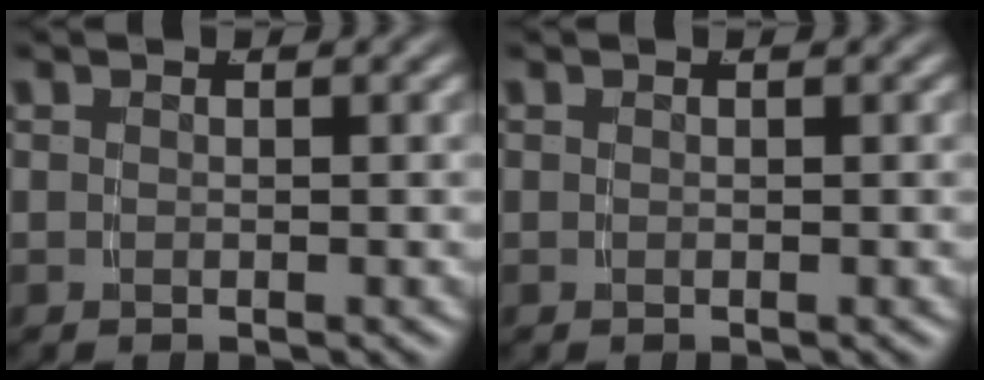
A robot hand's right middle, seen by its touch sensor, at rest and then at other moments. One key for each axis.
{"total": 0.0}